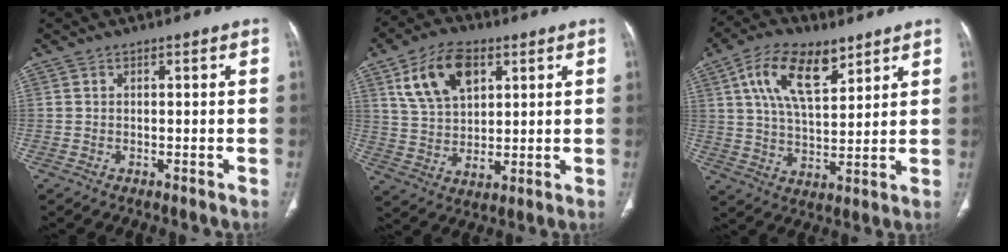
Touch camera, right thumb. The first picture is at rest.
{"total": 13.3, "force": [5.6, 8.1, 8.9], "torque": [-0.142, -0.012, 0.108]}
{"total": 13.5, "force": [6.9, 6.4, 9.7], "torque": [-0.154, -0.018, 0.127]}